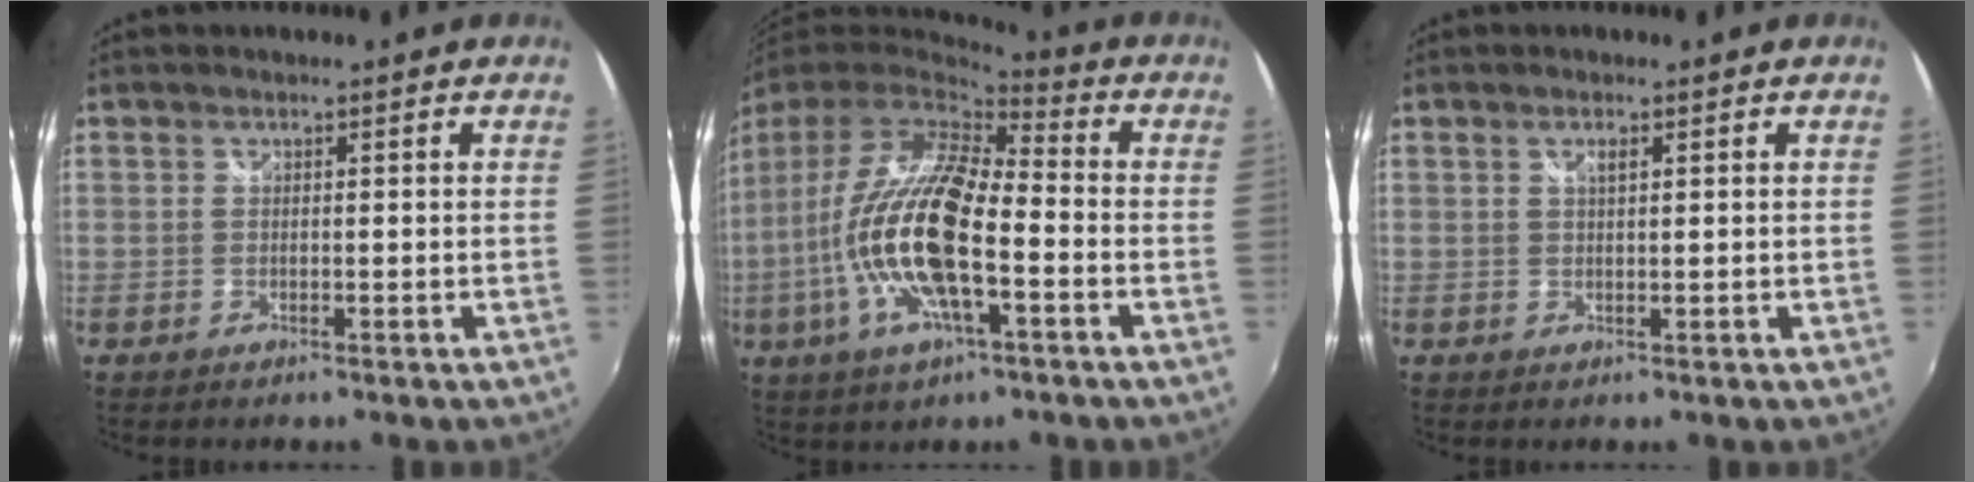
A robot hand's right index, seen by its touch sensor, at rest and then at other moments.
{"total": 20.2, "force": [-5.1, 6.4, 18.5], "torque": [-0.354, -0.024, -0.101]}
{"total": 1.1, "force": [0.6, 0.3, 0.9], "torque": [-0.015, 0.001, 0.009]}